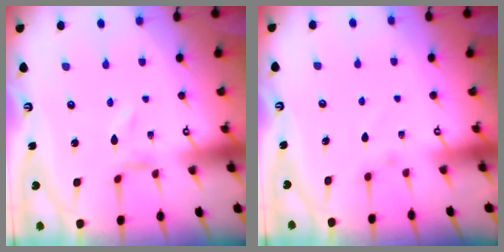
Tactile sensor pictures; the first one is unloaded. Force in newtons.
{"total": 2.4, "press": 2.4, "slide": 0.4}